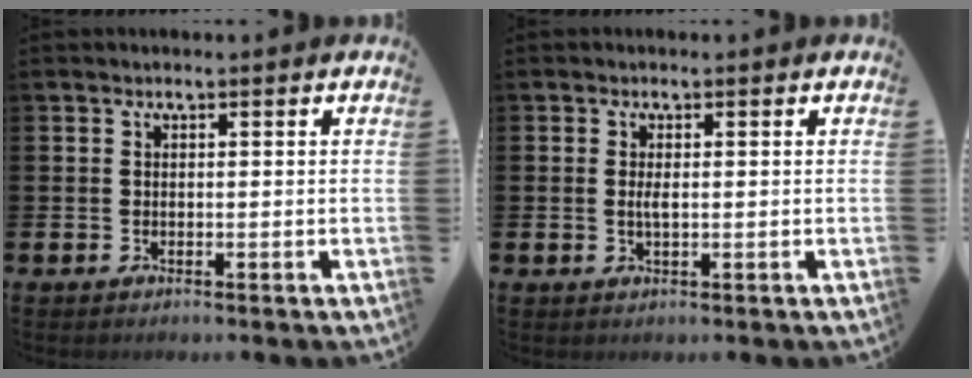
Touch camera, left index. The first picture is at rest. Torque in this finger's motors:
{"motor_torque": [0.42, 0.32, 0.03, 0.05]}